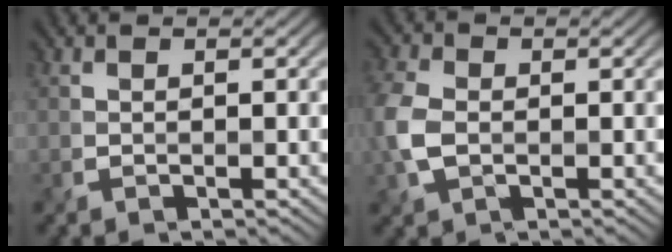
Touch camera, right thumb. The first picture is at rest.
{"total": 5.5, "force": [-0.9, 3.9, 3.8], "torque": [-0.113, -0.004, -0.025]}